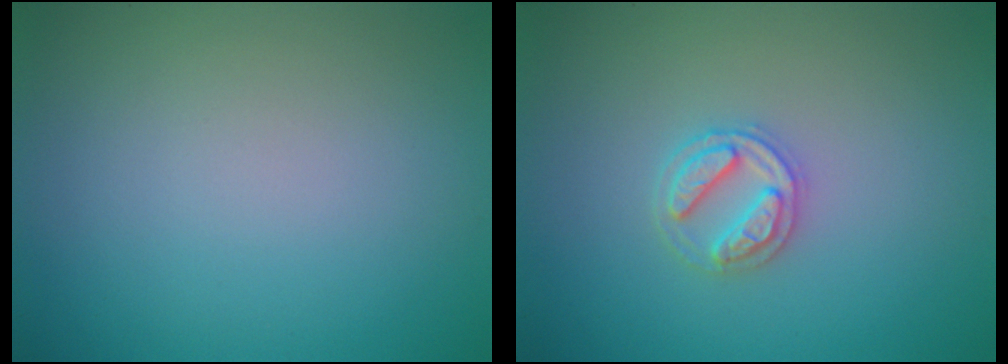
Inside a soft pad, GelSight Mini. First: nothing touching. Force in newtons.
{"total": 2.6, "press": 2.5, "slide": 0.5}